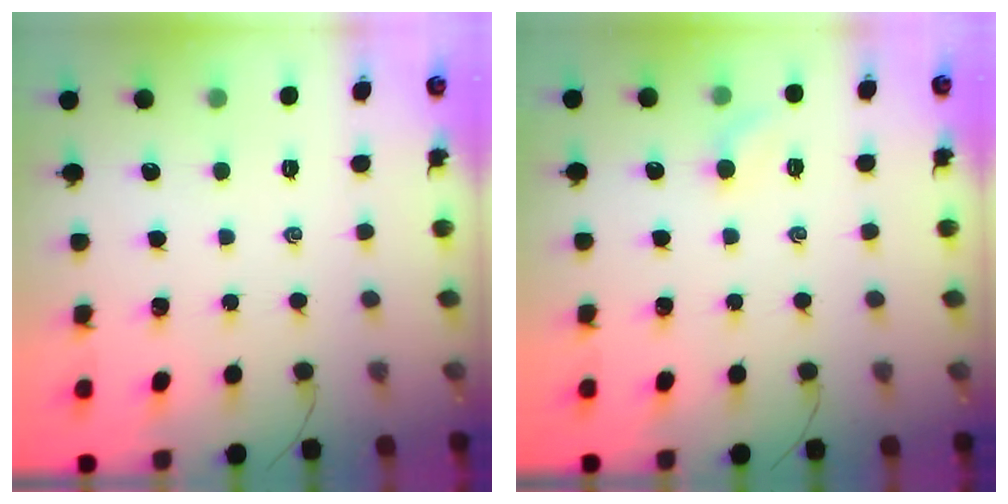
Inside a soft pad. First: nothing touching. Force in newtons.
{"total": 4.4, "press": 4.3, "slide": 1.0}